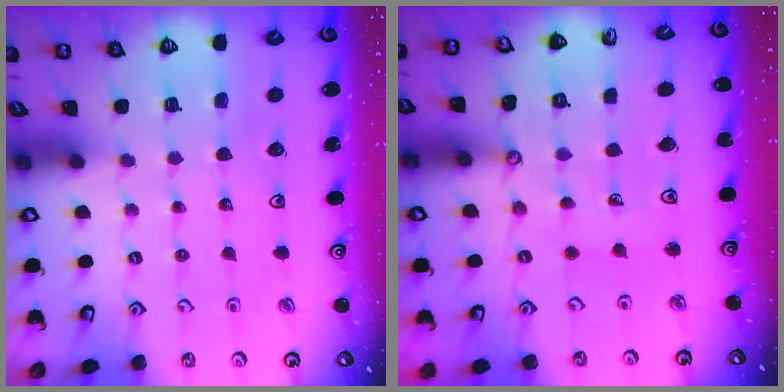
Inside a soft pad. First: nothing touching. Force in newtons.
{"total": 8.1, "press": 8.1, "slide": 0.5}